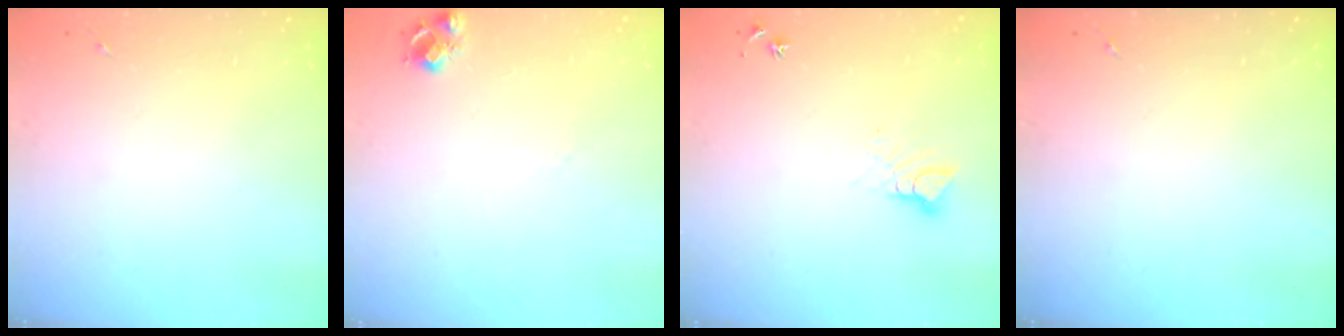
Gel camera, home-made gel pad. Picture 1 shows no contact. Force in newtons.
{"total": 7.3, "press": 7.2, "slide": 0.8}
{"total": 5.1, "press": 5.1, "slide": 0.4}
{"total": 0.0}